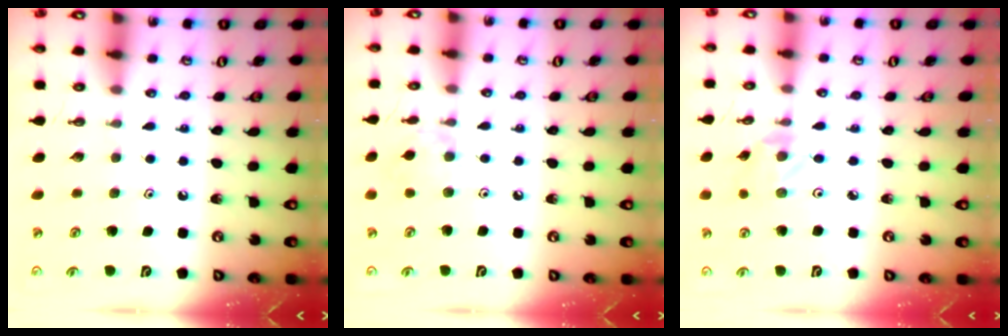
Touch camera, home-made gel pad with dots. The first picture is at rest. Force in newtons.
{"total": 4.5, "press": 4.4, "slide": 0.6}
{"total": 1.2, "press": 1.2, "slide": 0.3}